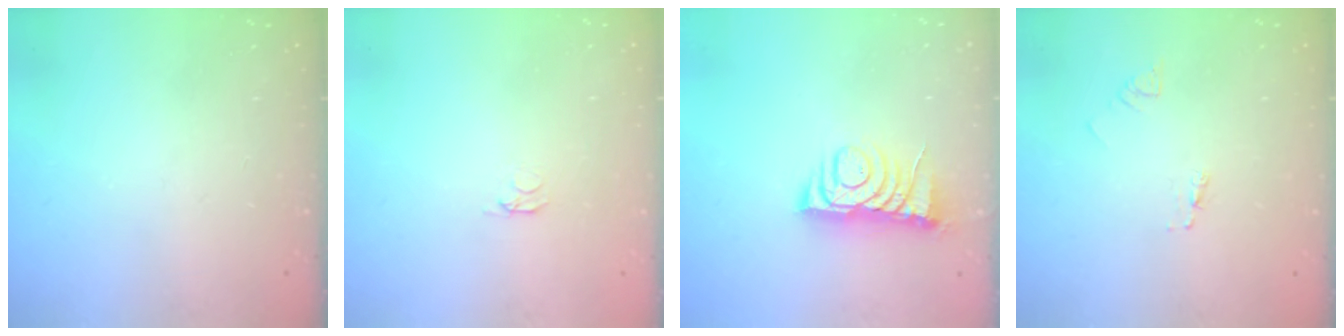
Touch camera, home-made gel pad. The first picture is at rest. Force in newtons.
{"total": 2.1, "press": 2.0, "slide": 0.3}
{"total": 7.0, "press": 7.0, "slide": 0.9}
{"total": 2.1, "press": 2.1, "slide": 0.1}